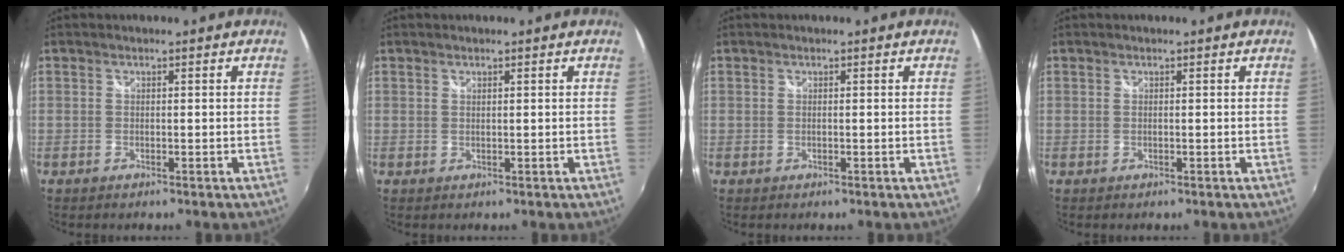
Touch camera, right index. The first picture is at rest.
{"total": 0.0}
{"total": 0.0}
{"total": 0.0}